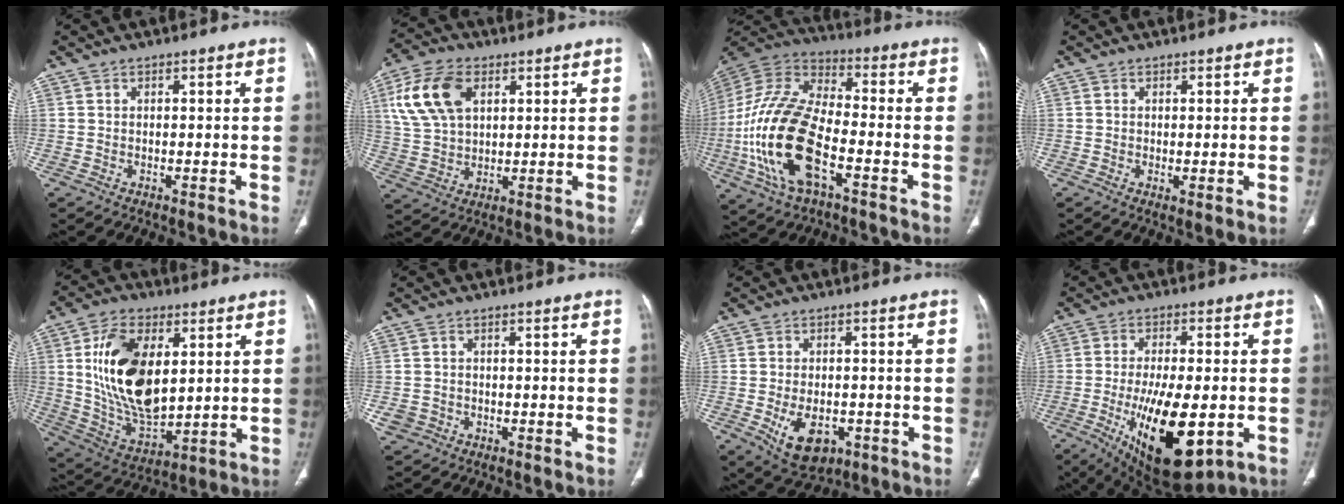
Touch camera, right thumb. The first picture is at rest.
{"total": 13.1, "force": [4.6, 8.1, 9.2], "torque": [-0.179, 0.000, 0.093]}
{"total": 22.1, "force": [-6.5, 10.5, 18.4], "torque": [-0.386, 0.019, -0.122]}
{"total": 1.5, "force": [0.0, 0.4, 1.4], "torque": [-0.034, -0.010, 0.000]}
{"total": 19.3, "force": [4.0, 10.9, 15.5], "torque": [-0.265, -0.019, 0.086]}
{"total": 2.7, "force": [-1.1, 2.4, 0.8], "torque": [-0.012, 0.011, -0.016]}
{"total": 9.5, "force": [-3.4, 5.9, 6.6], "torque": [-0.094, 0.006, -0.038]}
{"total": 20.2, "force": [-5.7, 8.5, 17.4], "torque": [-0.290, -0.011, -0.069]}